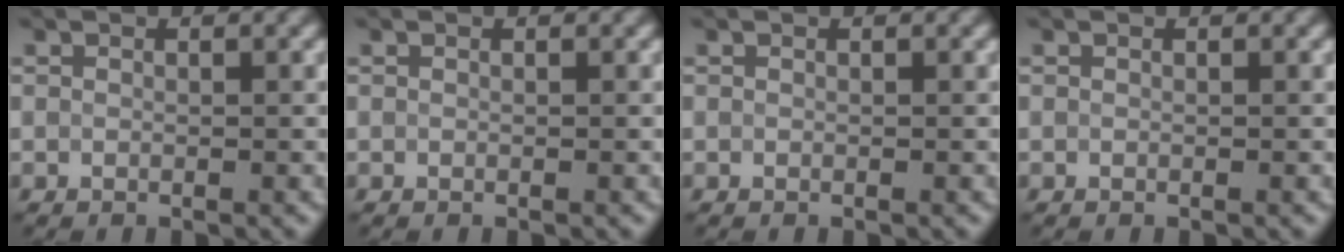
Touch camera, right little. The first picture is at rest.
{"total": 0.0}
{"total": 0.0}
{"total": 0.0}